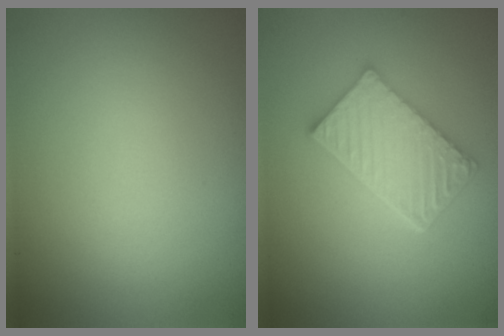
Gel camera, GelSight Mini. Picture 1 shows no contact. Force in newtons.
{"total": 5.3, "press": 4.3, "slide": 3.2}